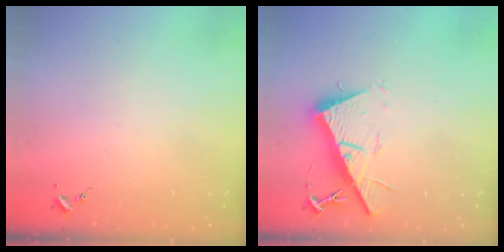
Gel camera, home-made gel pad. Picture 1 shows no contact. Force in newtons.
{"total": 14.6, "press": 14.6, "slide": 0.4}